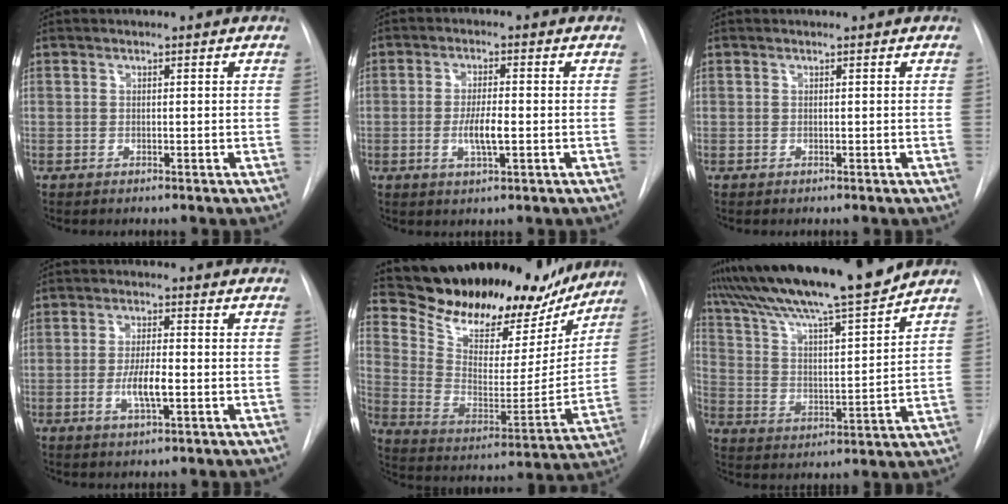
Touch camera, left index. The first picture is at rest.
{"total": 4.7, "force": [-1.0, 0.9, 4.4], "torque": [-0.086, -0.005, -0.017]}
{"total": 0.0}
{"total": 5.1, "force": [-1.3, 1.1, 4.9], "torque": [-0.095, -0.004, -0.022]}
{"total": 25.0, "force": [21.9, 8.7, 8.2], "torque": [-0.136, -0.024, 0.314]}
{"total": 16.7, "force": [14.9, -0.6, 7.6], "torque": [-0.132, -0.008, 0.248]}